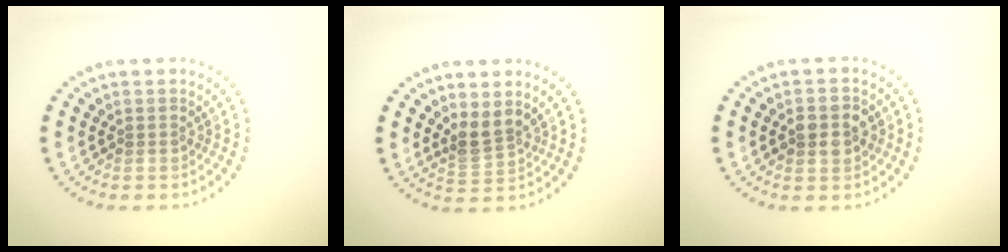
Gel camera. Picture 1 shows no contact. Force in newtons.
{"total": 2.4, "press": 1.8, "slide": 1.6}
{"total": 2.8, "press": 2.8, "slide": 0.1}